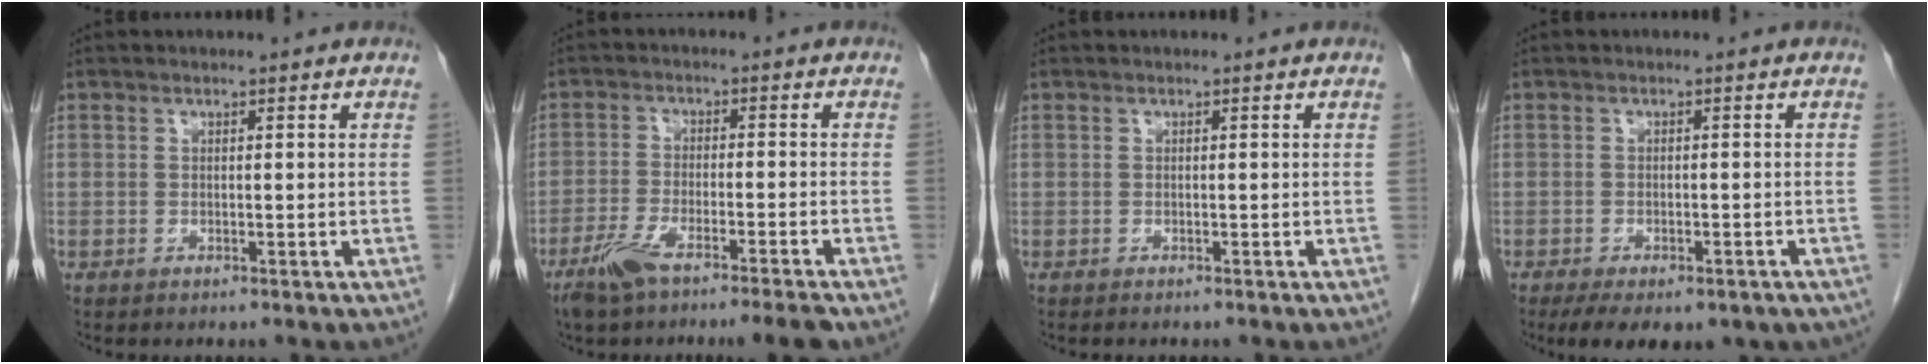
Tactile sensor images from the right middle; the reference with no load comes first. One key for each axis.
{"total": 7.9, "fx": -5.9, "fy": 0.3, "fz": 5.3, "tx": -0.094, "ty": -0.014, "tz": -0.105}
{"total": 0.9, "fx": -0.8, "fy": 0.2, "fz": 0.3, "tx": -0.009, "ty": -0.002, "tz": -0.010}
{"total": 10.7, "fx": -7.2, "fy": 4.8, "fz": 6.3, "tx": -0.096, "ty": -0.005, "tz": -0.091}